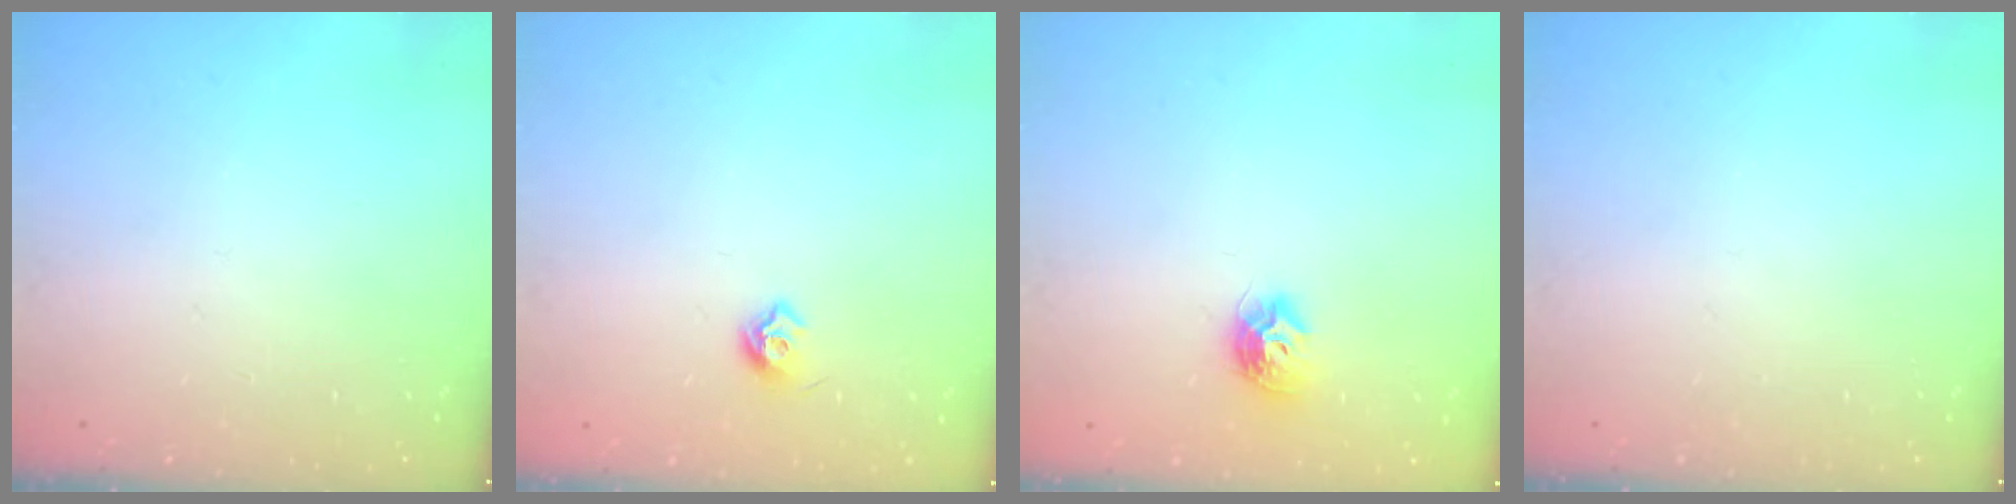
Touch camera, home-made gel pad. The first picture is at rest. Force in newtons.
{"total": 6.0, "press": 5.9, "slide": 1.0}
{"total": 8.6, "press": 8.5, "slide": 0.1}
{"total": 0.0}